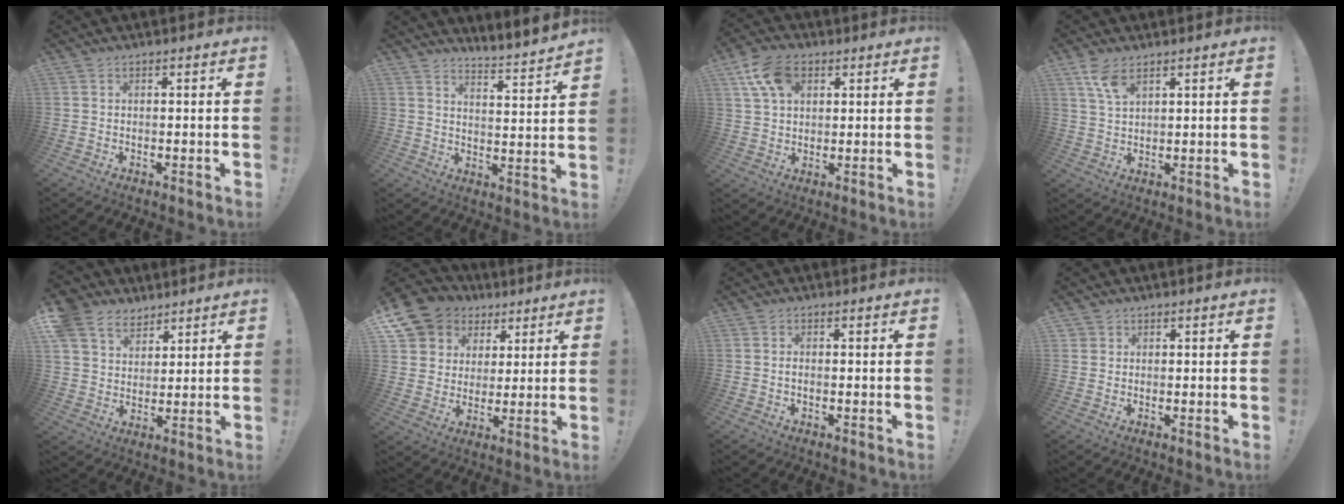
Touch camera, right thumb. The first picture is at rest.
{"total": 4.8, "force": [4.3, -0.1, 2.2], "torque": [-0.029, -0.057, 0.068]}
{"total": 11.5, "force": [4.9, 7.6, 7.2], "torque": [-0.116, -0.004, 0.096]}
{"total": 6.2, "force": [4.0, 2.6, 4.0], "torque": [-0.074, -0.018, 0.075]}
{"total": 10.6, "force": [7.4, 7.2, 2.6], "torque": [-0.054, -0.048, 0.150]}
{"total": 11.2, "force": [5.9, 9.1, 2.9], "torque": [-0.046, -0.045, 0.123]}
{"total": 0.8, "force": [-0.3, 0.2, 0.7], "torque": [-0.021, 0.006, -0.005]}
{"total": 1.6, "force": [1.0, 1.2, 0.1], "torque": [-0.003, -0.002, 0.018]}